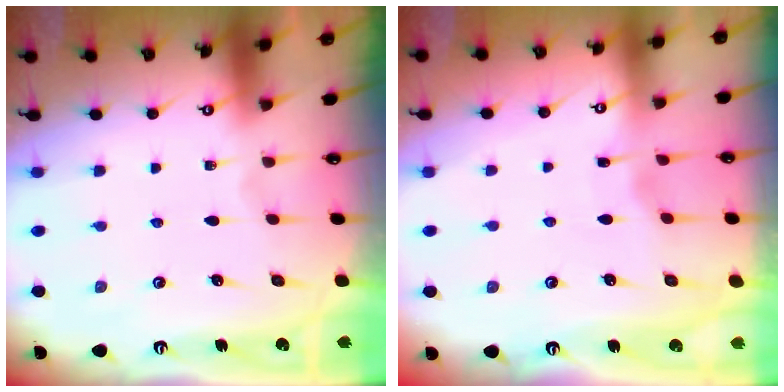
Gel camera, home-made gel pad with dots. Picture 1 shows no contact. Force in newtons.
{"total": 2.8, "press": 2.8, "slide": 0.4}